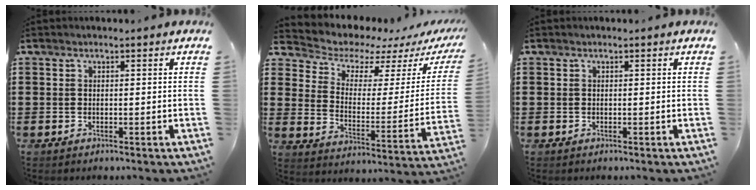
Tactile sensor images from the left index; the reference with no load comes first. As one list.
[{"total": 5.1, "force": [4.6, 2.2, 0.7], "torque": [-0.042, -0.039, 0.074]}, {"total": 0.0}]